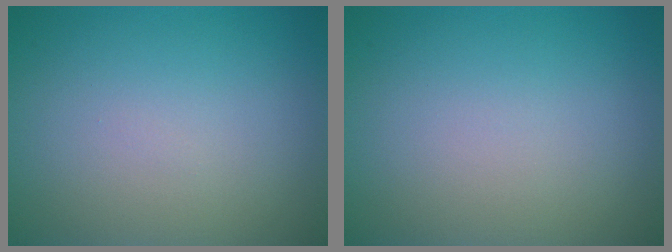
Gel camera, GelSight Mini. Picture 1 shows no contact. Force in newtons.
{"total": 0.0}